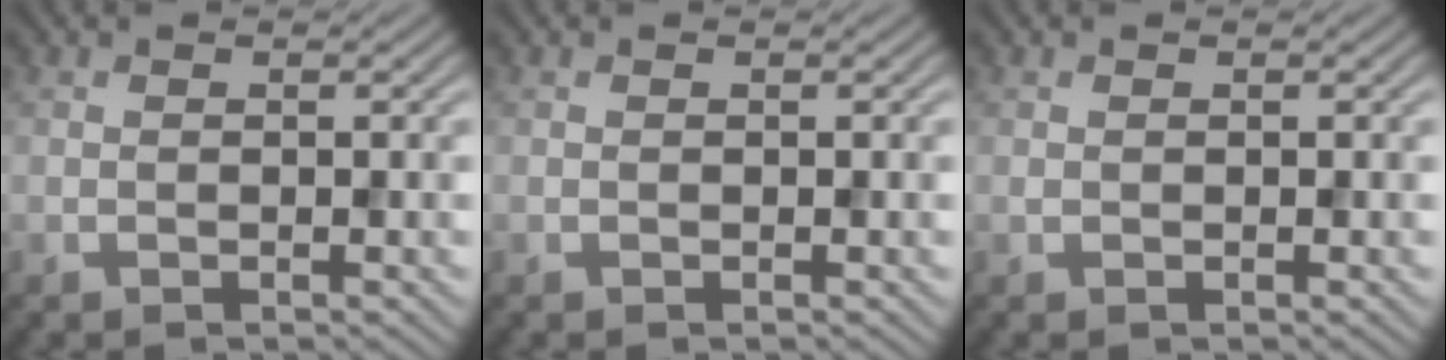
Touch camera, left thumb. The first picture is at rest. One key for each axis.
{"total": 0.0}
{"total": 0.0}